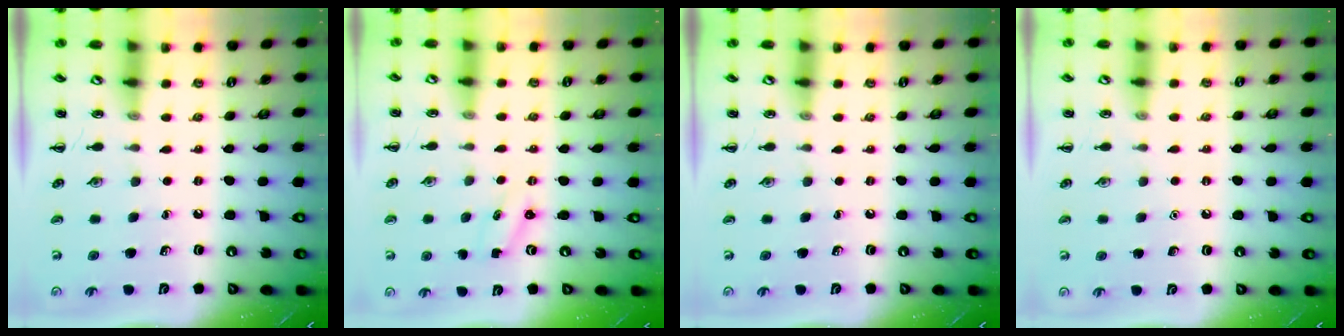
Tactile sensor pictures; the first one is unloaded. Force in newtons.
{"total": 1.9, "press": 1.8, "slide": 0.6}
{"total": 0.0}
{"total": 1.6, "press": 1.5, "slide": 0.1}